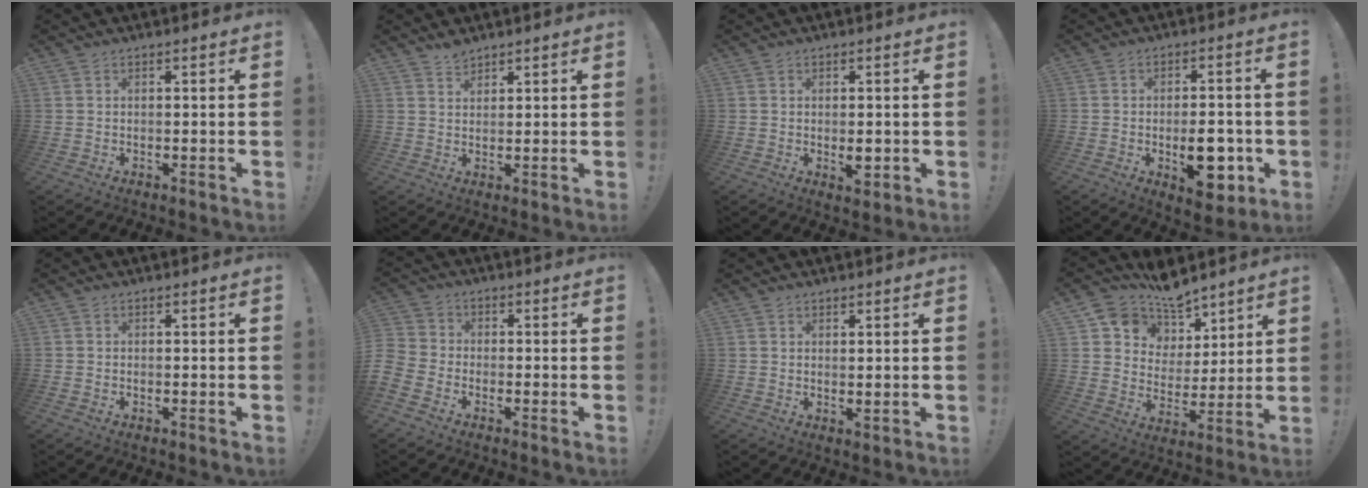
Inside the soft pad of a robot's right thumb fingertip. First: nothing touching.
{"total": 3.0, "force": [2.6, 1.2, 0.8], "torque": [0.002, -0.020, 0.045]}
{"total": 3.2, "force": [-0.4, 1.7, 2.7], "torque": [-0.034, 0.000, -0.003]}
{"total": 11.8, "force": [-3.9, 6.0, 9.4], "torque": [-0.127, 0.013, -0.058]}
{"total": 0.6, "force": [-0.6, 0.3, 0.0], "torque": [-0.007, 0.004, -0.009]}
{"total": 5.4, "force": [-3.7, 3.6, 1.7], "torque": [-0.053, 0.020, -0.070]}
{"total": 1.4, "force": [1.1, 0.4, 0.7], "torque": [-0.006, -0.008, 0.019]}
{"total": 11.5, "force": [9.2, 6.8, 0.7], "torque": [-0.032, -0.080, 0.182]}